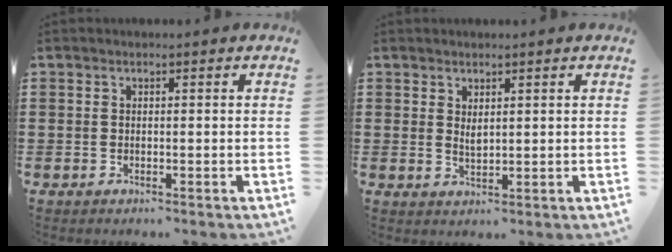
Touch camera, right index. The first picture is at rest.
{"total": 1.8, "force": [1.0, 0.6, 1.3], "torque": [-0.027, 0.002, 0.018]}